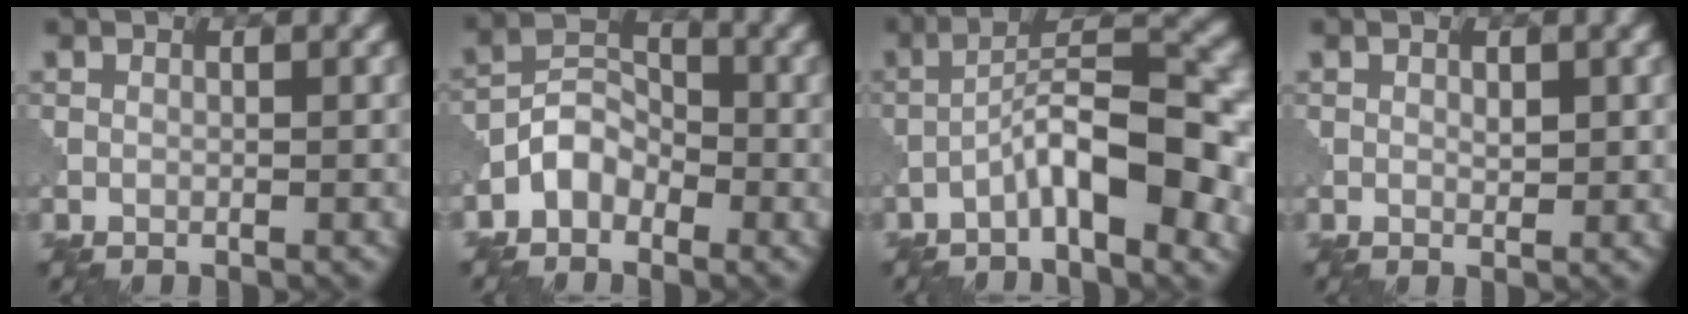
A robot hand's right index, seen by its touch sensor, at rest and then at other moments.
{"total": 3.2, "force": [-1.9, 2.1, 1.4], "torque": [-0.022, 0.013, -0.047]}
{"total": 8.3, "force": [-3.5, 2.3, 7.2], "torque": [-0.117, 0.022, -0.061]}
{"total": 1.1, "force": [0.2, 0.6, 0.9], "torque": [-0.014, -0.001, 0.004]}